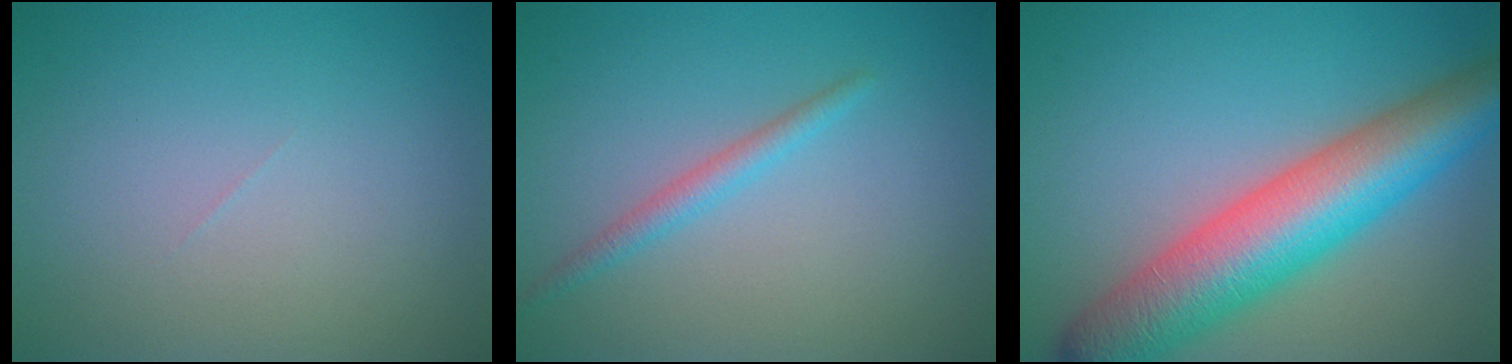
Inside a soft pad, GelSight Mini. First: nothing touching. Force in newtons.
{"total": 1.7, "press": 1.7, "slide": 0.1}
{"total": 10.4, "press": 10.4, "slide": 0.3}